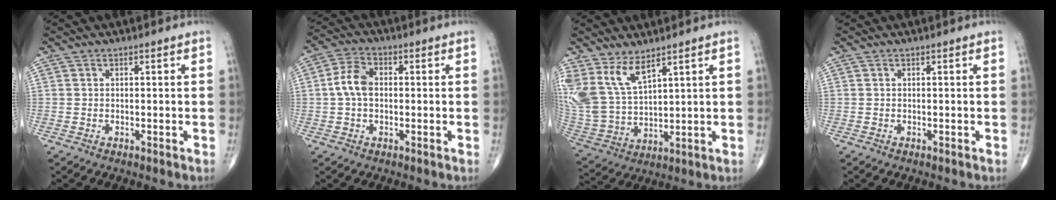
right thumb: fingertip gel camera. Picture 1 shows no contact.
{"total": 6.0, "force": [0.1, 4.0, 4.5], "torque": [-0.090, 0.018, -0.006]}
{"total": 11.4, "force": [7.3, 4.8, 7.4], "torque": [-0.152, -0.036, 0.170]}
{"total": 0.0}